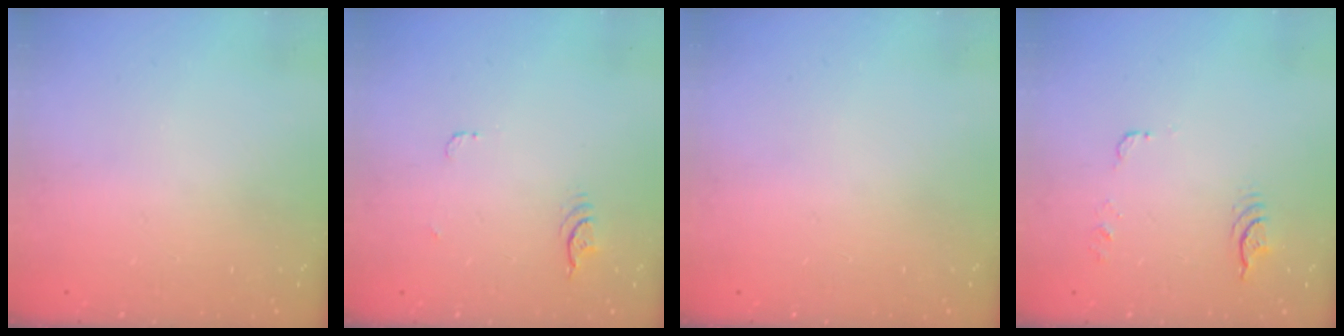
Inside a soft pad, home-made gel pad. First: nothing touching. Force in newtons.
{"total": 3.8, "press": 3.4, "slide": 1.6}
{"total": 0.0}
{"total": 14.8, "press": 7.2, "slide": 12.9}